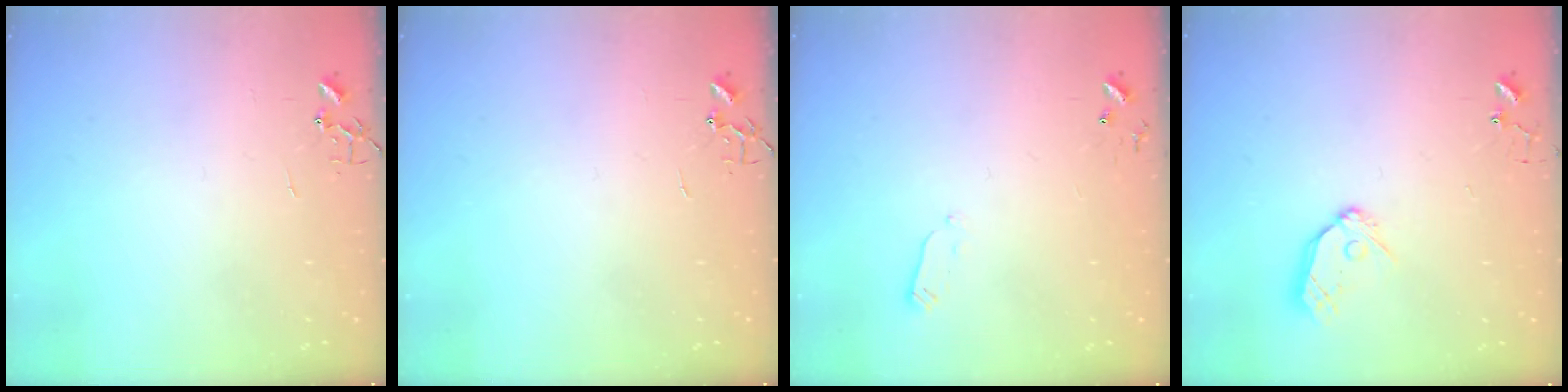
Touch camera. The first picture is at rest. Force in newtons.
{"total": 0.0}
{"total": 2.4, "press": 2.3, "slide": 0.4}
{"total": 9.5, "press": 9.5, "slide": 0.9}